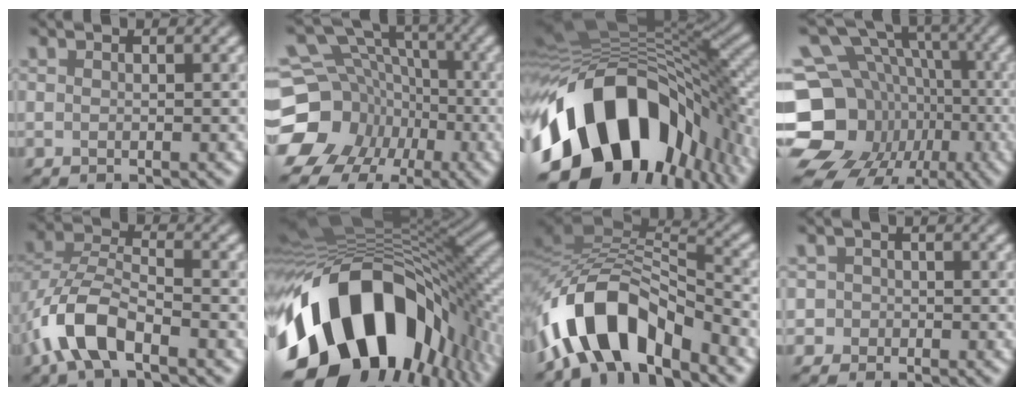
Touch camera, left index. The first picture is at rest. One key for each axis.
{"total": 13.9, "fx": -3.7, "fy": 12.5, "fz": 5.0, "tx": -0.128, "ty": 0.001, "tz": -0.076}
{"total": 16.6, "fx": -6.9, "fy": 9.7, "fz": 11.5, "tx": -0.186, "ty": -0.002, "tz": -0.110}
{"total": 19.5, "fx": -5.8, "fy": 16.8, "fz": 8.1, "tx": -0.172, "ty": -0.009, "tz": -0.100}
{"total": 6.3, "fx": -3.3, "fy": 2.9, "fz": 4.5, "tx": -0.087, "ty": 0.006, "tz": -0.075}
{"total": 18.3, "fx": -6.9, "fy": 11.3, "fz": 12.6, "tx": -0.206, "ty": -0.022, "tz": -0.106}
{"total": 10.5, "fx": -5.9, "fy": 4.7, "fz": 7.3, "tx": -0.122, "ty": 0.019, "tz": -0.113}
{"total": 2.5, "fx": -0.5, "fy": 2.5, "fz": 0.1, "tx": 0.032, "ty": 0.017, "tz": -0.039}